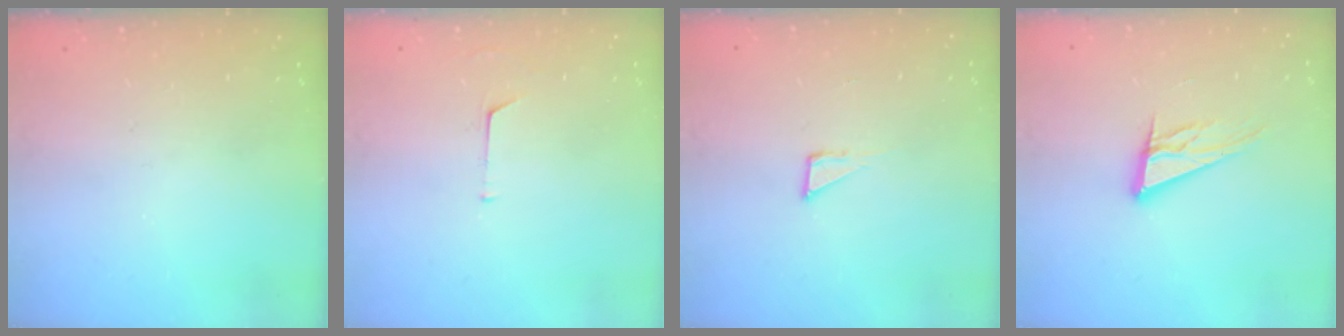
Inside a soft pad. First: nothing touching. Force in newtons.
{"total": 3.8, "press": 3.8, "slide": 0.3}
{"total": 2.8, "press": 2.8, "slide": 0.2}
{"total": 11.5, "press": 11.4, "slide": 1.9}